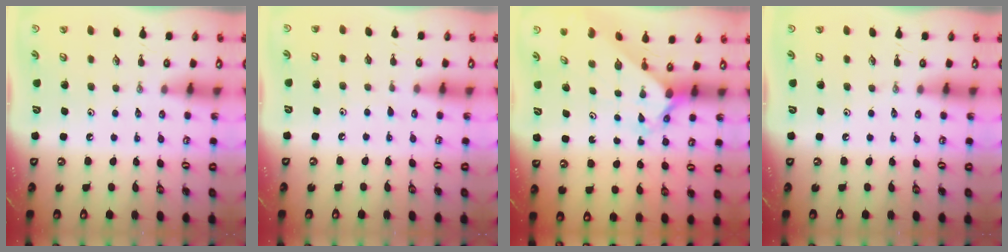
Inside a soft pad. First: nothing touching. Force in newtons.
{"total": 3.4, "press": 3.4, "slide": 0.3}
{"total": 2.4, "press": 2.3, "slide": 0.2}
{"total": 0.0}